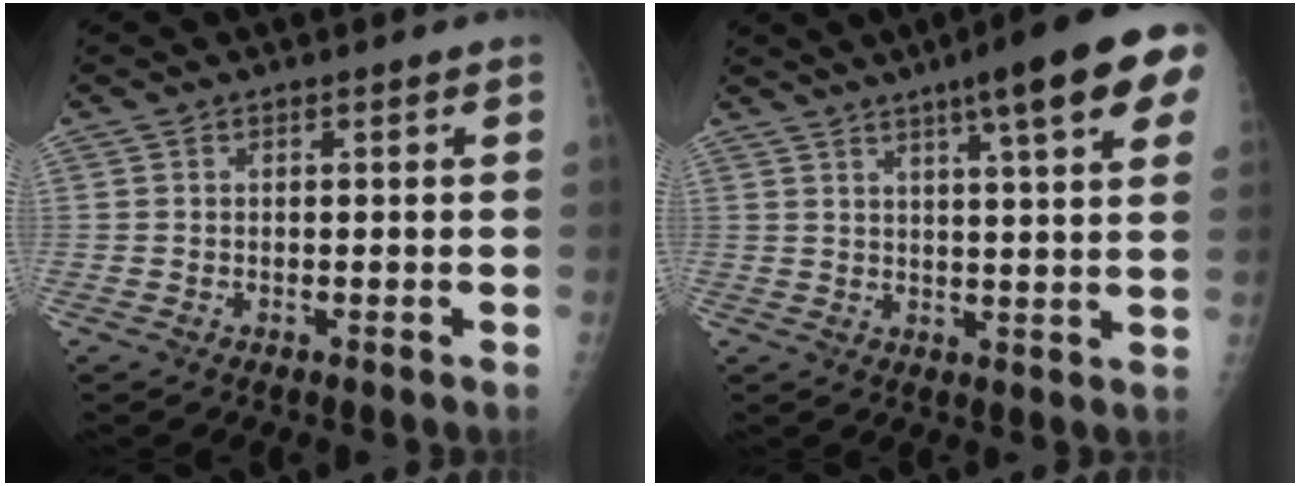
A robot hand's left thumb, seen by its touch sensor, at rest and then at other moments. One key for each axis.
{"total": 16.6, "fx": 8.7, "fy": 2.4, "fz": 13.9, "tx": -0.178, "ty": -0.011, "tz": 0.110}